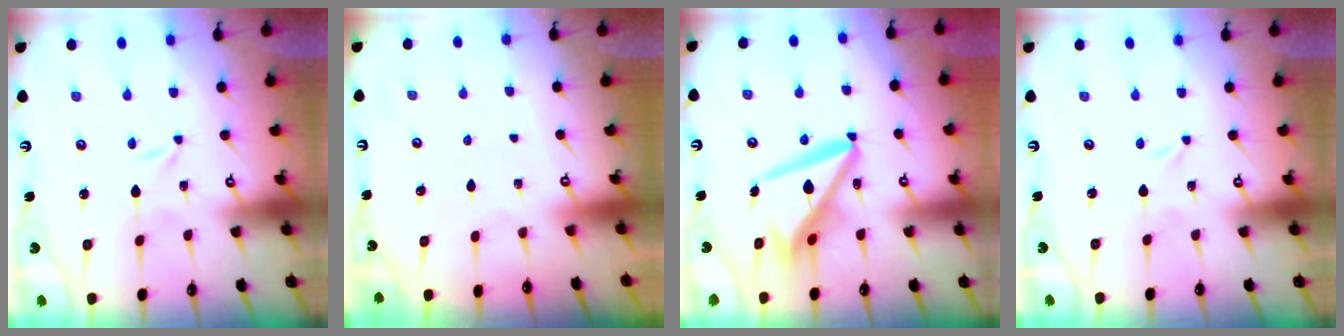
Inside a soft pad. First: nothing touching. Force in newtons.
{"total": 0.0}
{"total": 13.7, "press": 13.6, "slide": 1.8}
{"total": 0.0}